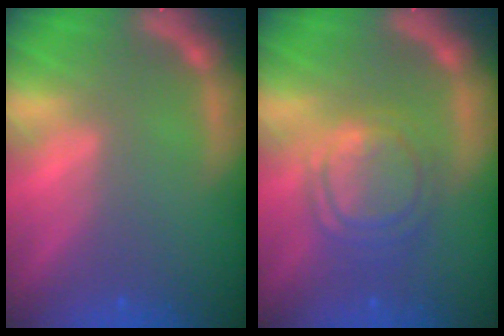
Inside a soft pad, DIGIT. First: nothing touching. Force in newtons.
{"total": 6.1}